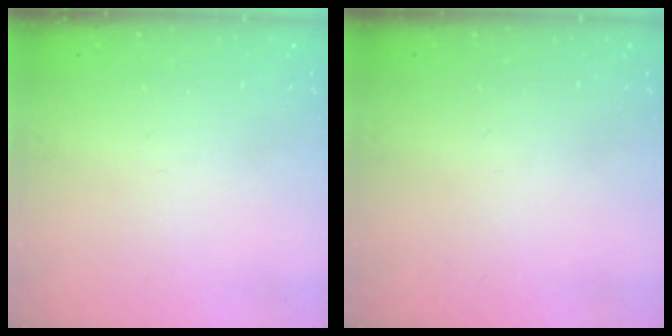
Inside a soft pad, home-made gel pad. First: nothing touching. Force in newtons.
{"total": 0.0}